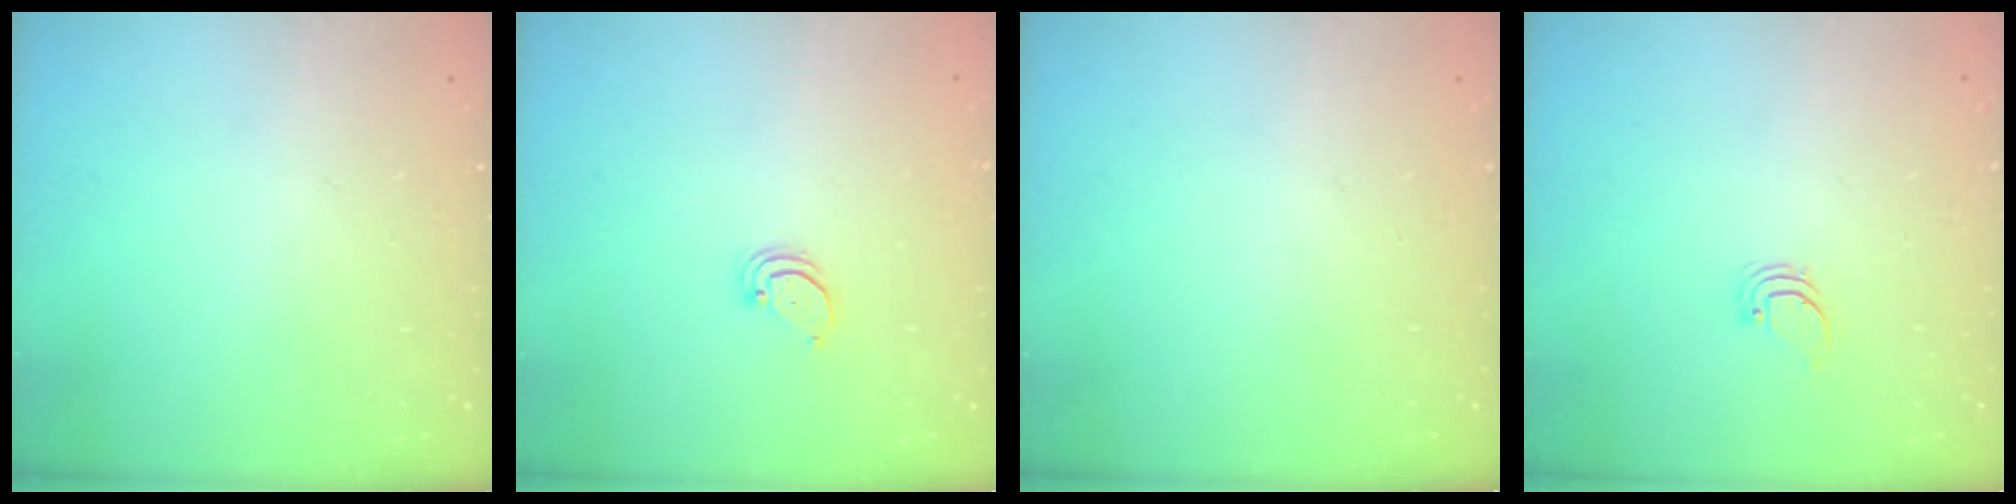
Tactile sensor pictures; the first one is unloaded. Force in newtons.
{"total": 2.0, "press": 2.0, "slide": 0.2}
{"total": 0.0}
{"total": 0.9, "press": 0.9, "slide": 0.0}